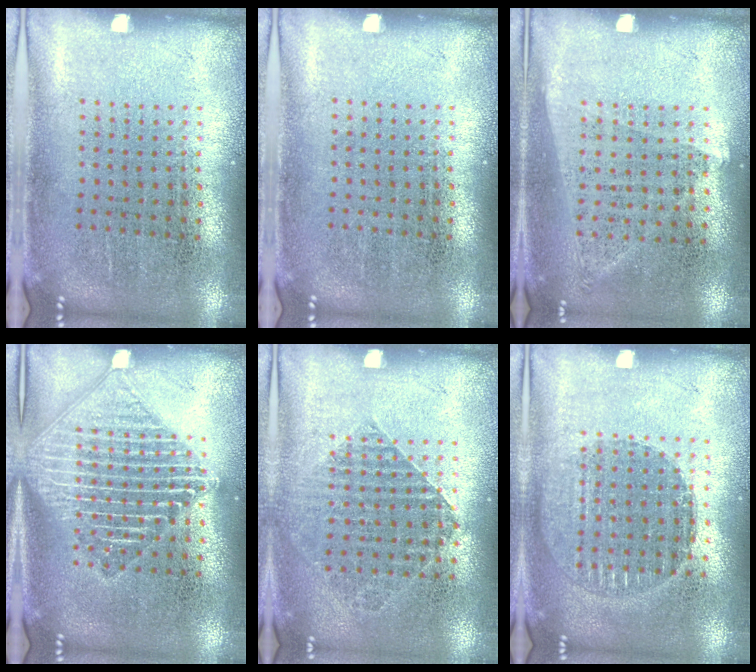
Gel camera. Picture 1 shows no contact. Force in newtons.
{"total": 0.0}
{"total": 1.0, "press": 0.9, "slide": 0.4}
{"total": 2.6, "press": 2.6, "slide": 0.3}
{"total": 1.0, "press": 1.0, "slide": 0.2}
{"total": 1.4, "press": 1.3, "slide": 0.6}